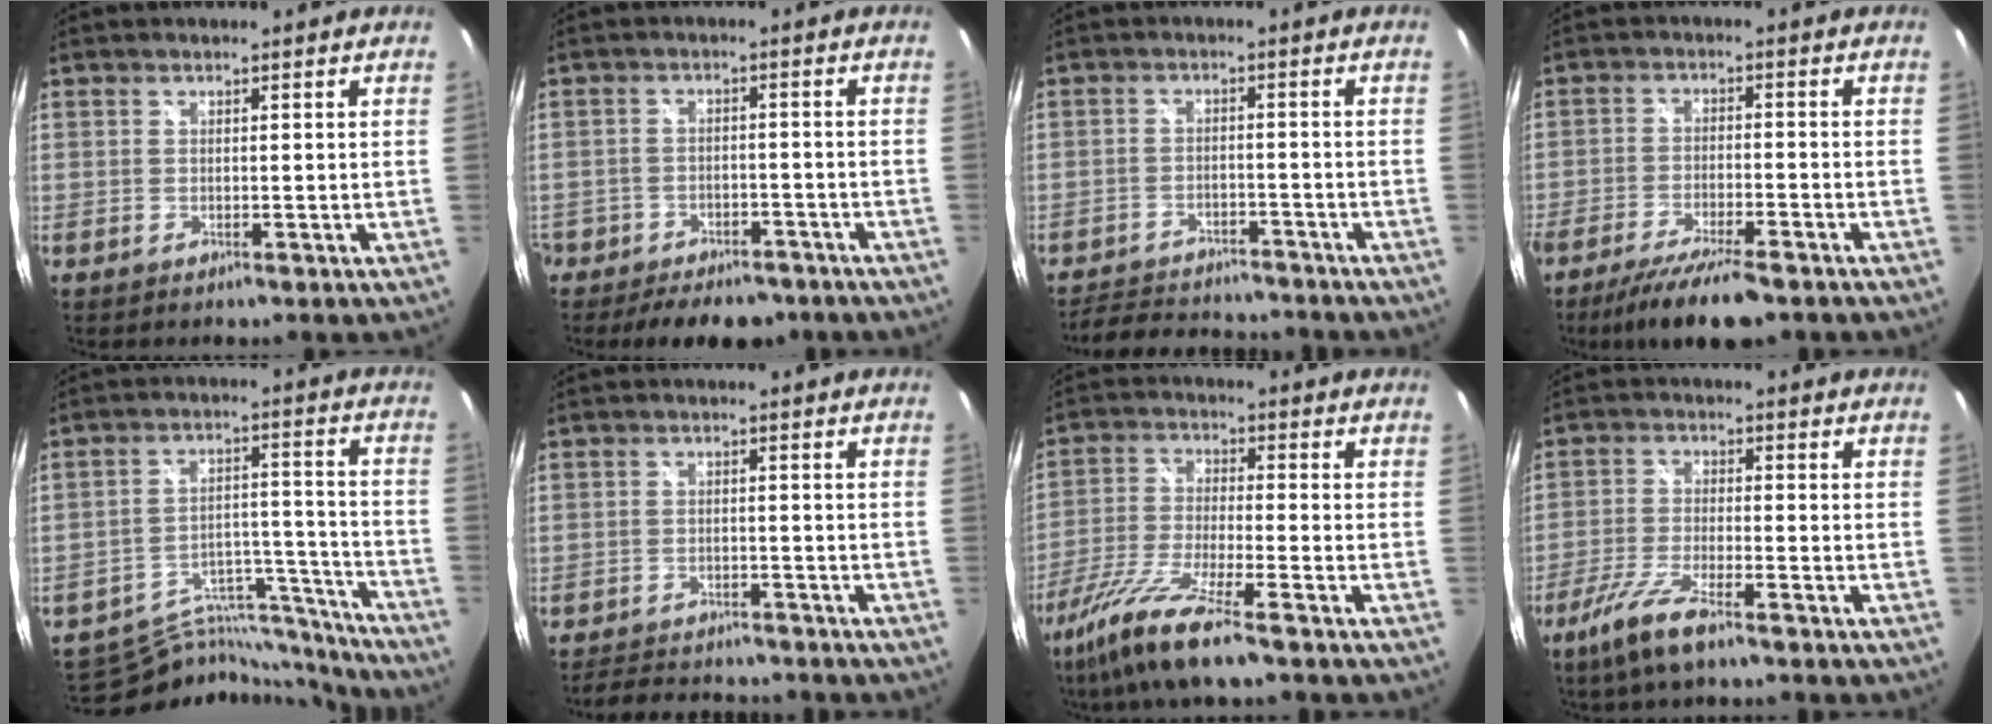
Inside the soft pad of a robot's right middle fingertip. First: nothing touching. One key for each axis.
{"total": 11.6, "fx": -8.6, "fy": 6.2, "fz": 4.7, "tx": -0.121, "ty": -0.003, "tz": -0.120}
{"total": 12.0, "fx": -10.9, "fy": 3.2, "fz": 4.0, "tx": -0.097, "ty": 0.004, "tz": -0.158}
{"total": 11.3, "fx": -8.9, "fy": 2.3, "fz": 6.6, "tx": -0.140, "ty": -0.027, "tz": -0.149}
{"total": 14.5, "fx": -14.0, "fy": 3.5, "fz": 1.8, "tx": -0.027, "ty": 0.042, "tz": -0.207}
{"total": 8.1, "fx": -7.5, "fy": 2.0, "fz": 2.4, "tx": -0.062, "ty": 0.000, "tz": -0.110}
{"total": 11.4, "fx": -8.1, "fy": -0.2, "fz": 8.1, "tx": -0.171, "ty": -0.030, "tz": -0.156}
{"total": 7.2, "fx": -4.8, "fy": 0.5, "fz": 5.3, "tx": -0.126, "ty": -0.011, "tz": -0.098}